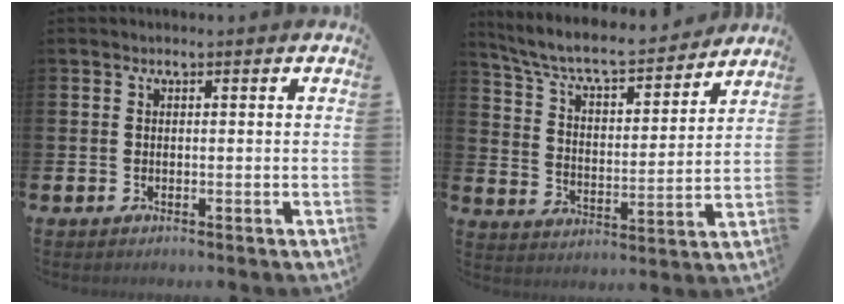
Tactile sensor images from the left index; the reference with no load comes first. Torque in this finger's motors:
{"motor_torque": [1.01, -1.13, 0.77, 0.21]}